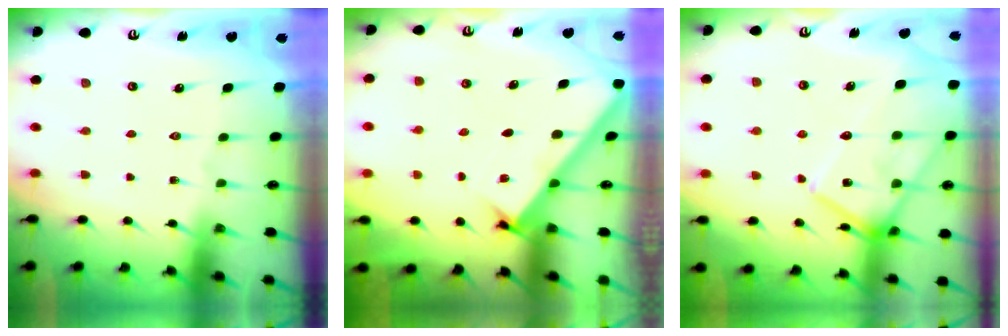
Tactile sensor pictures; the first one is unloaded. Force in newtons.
{"total": 2.6, "press": 2.6, "slide": 0.4}
{"total": 14.5, "press": 14.4, "slide": 1.2}